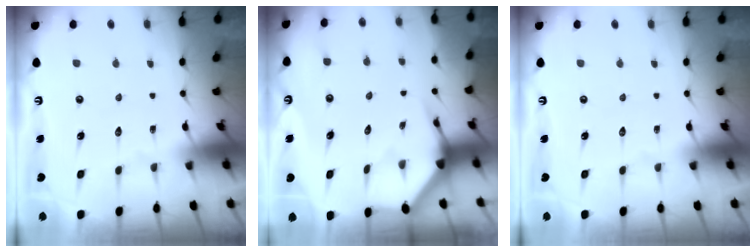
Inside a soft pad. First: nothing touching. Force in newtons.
{"total": 3.6, "press": 3.6, "slide": 0.1}
{"total": 0.0}